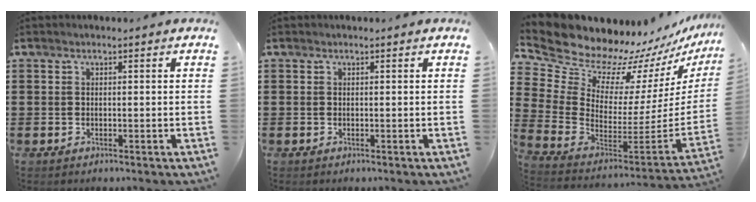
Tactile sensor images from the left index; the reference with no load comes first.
{"total": 0.0}
{"total": 9.9, "force": [9.0, 4.0, 0.9], "torque": [-0.084, -0.084, 0.160]}